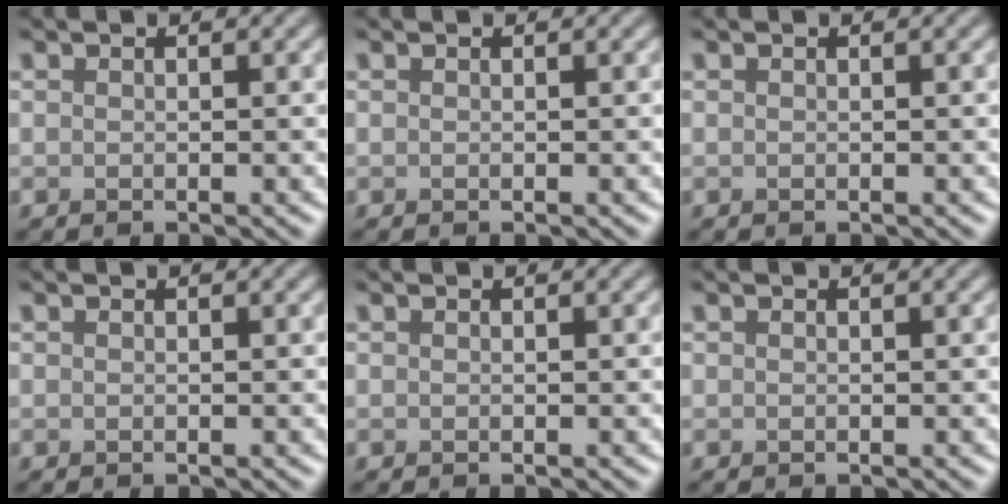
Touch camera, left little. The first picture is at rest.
{"total": 0.0}
{"total": 0.0}
{"total": 0.0}
{"total": 0.0}
{"total": 0.0}